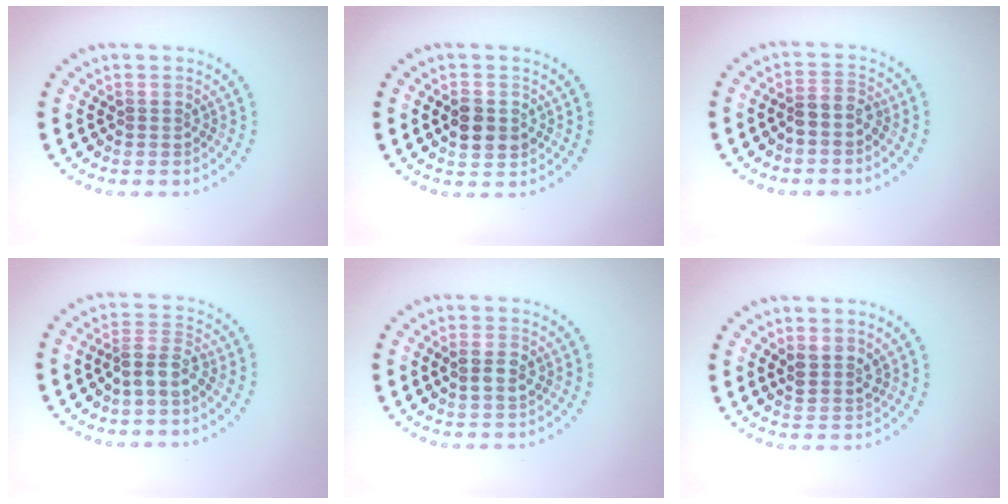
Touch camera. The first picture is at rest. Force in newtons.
{"total": 2.7, "press": 2.7, "slide": 0.2}
{"total": 2.0, "press": 1.7, "slide": 1.0}
{"total": 2.6, "press": 2.1, "slide": 1.6}
{"total": 1.8, "press": 1.8, "slide": 0.2}
{"total": 2.1, "press": 1.7, "slide": 1.2}